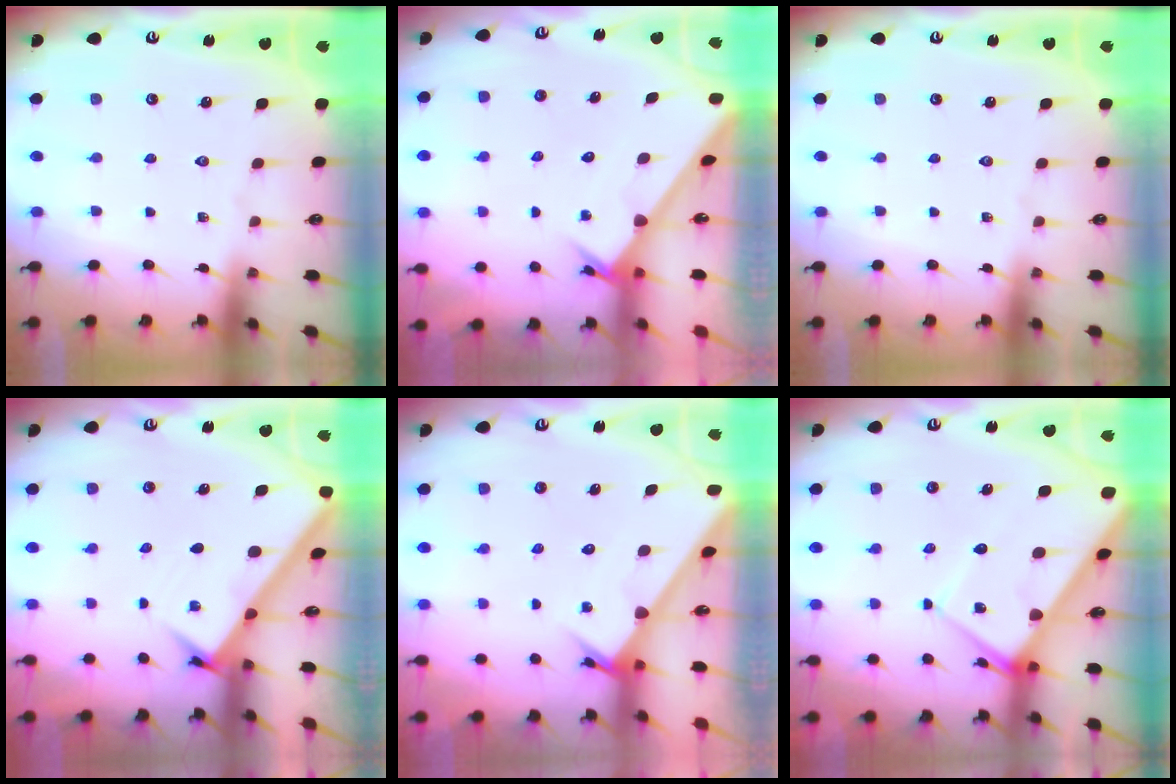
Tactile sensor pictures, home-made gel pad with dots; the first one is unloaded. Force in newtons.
{"total": 2.4, "press": 2.4, "slide": 0.2}
{"total": 0.0}
{"total": 2.7, "press": 2.7, "slide": 0.3}
{"total": 2.9, "press": 2.9, "slide": 0.1}
{"total": 9.4, "press": 9.3, "slide": 1.0}